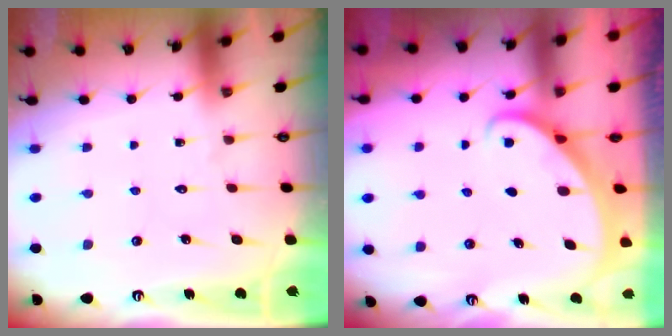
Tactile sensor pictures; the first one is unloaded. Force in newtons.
{"total": 1.8, "press": 1.8, "slide": 0.0}